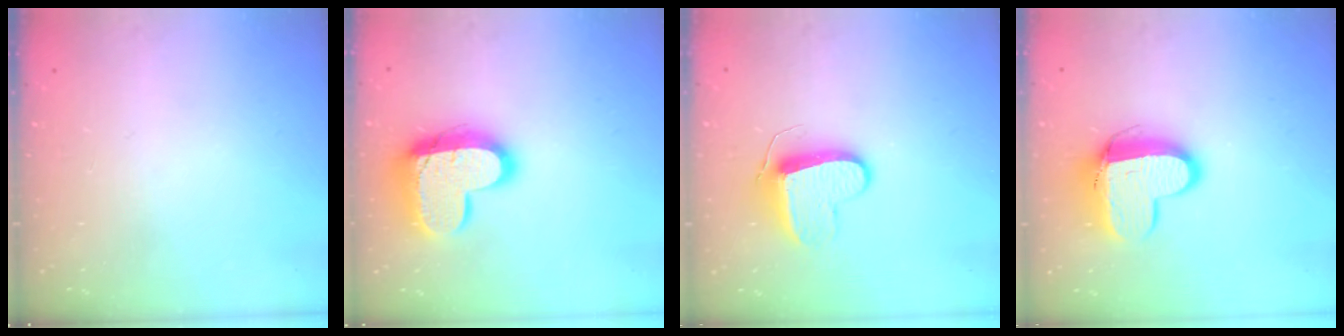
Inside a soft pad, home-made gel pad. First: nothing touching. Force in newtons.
{"total": 17.0, "press": 16.9, "slide": 1.1}
{"total": 9.7, "press": 9.7, "slide": 0.4}
{"total": 12.4, "press": 12.4, "slide": 1.2}